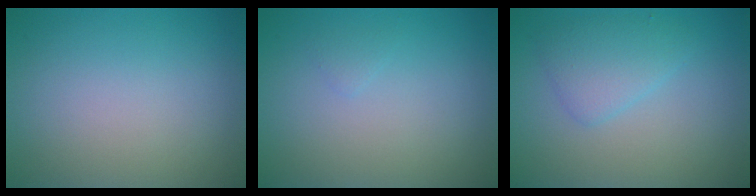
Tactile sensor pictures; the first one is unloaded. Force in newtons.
{"total": 0.5, "press": 0.5, "slide": 0.1}
{"total": 2.6, "press": 2.6, "slide": 0.1}